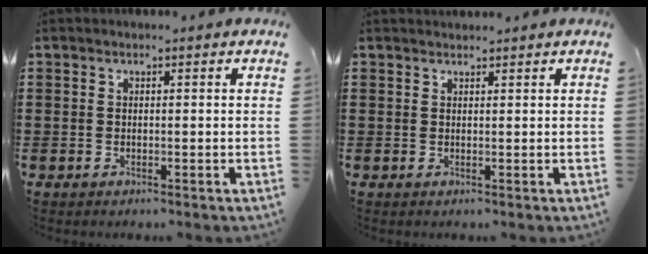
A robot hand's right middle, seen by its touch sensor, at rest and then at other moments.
{"total": 1.0, "force": [1.0, 0.0, -0.1], "torque": [-0.002, -0.004, 0.020]}